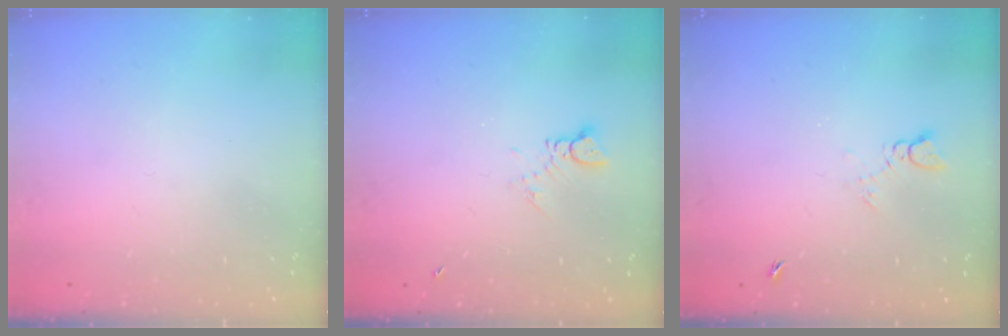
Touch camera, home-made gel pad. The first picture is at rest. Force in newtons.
{"total": 2.4, "press": 2.3, "slide": 0.3}
{"total": 3.0, "press": 2.9, "slide": 0.4}